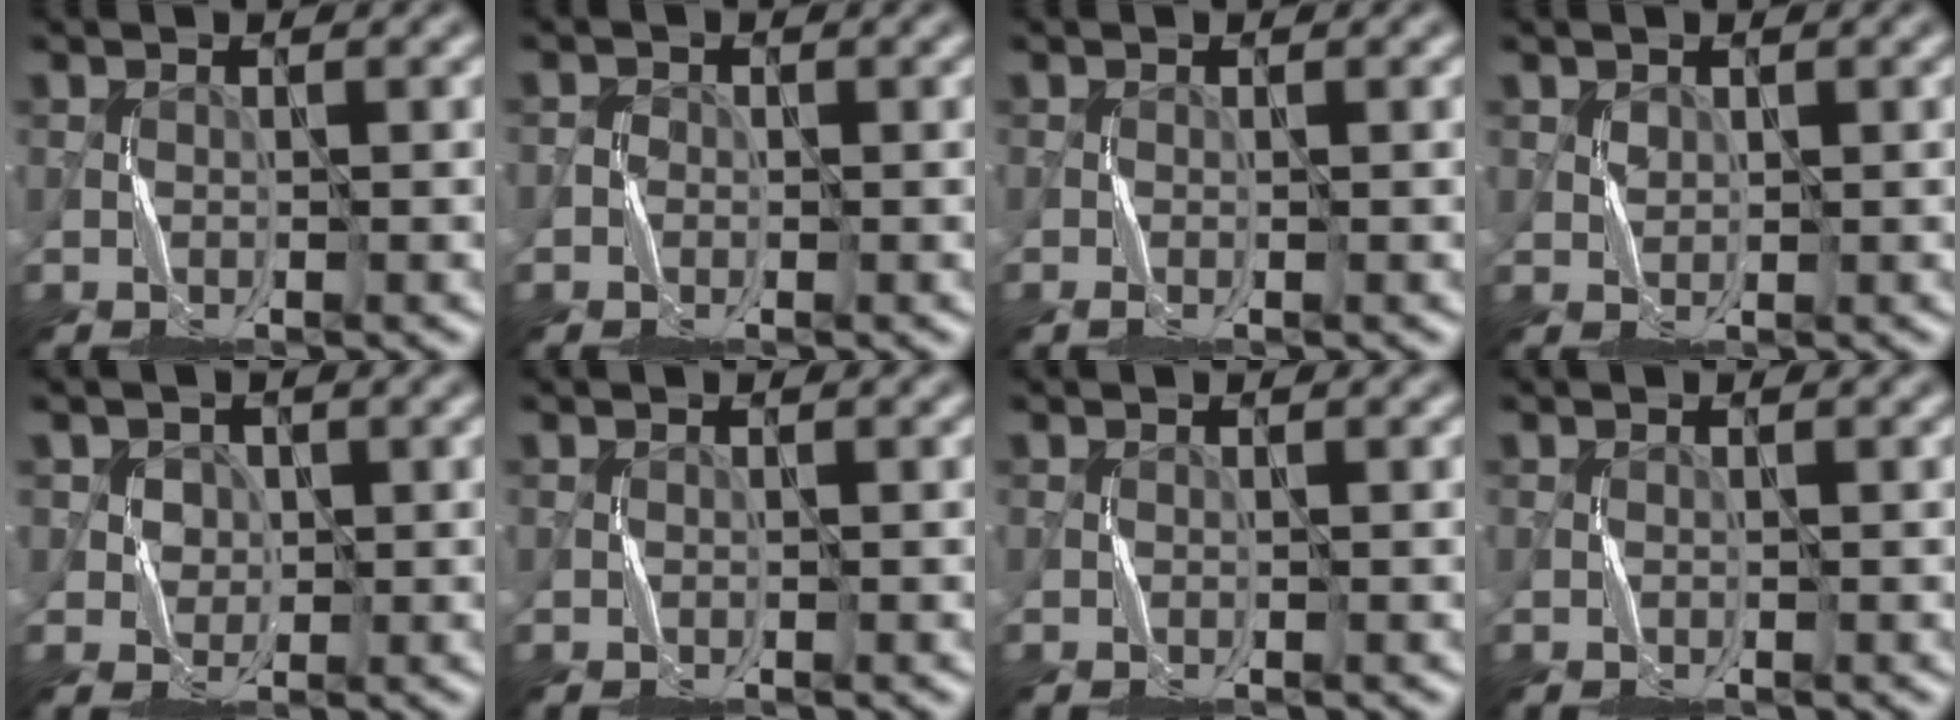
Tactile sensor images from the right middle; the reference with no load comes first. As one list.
[{"total": 1.2, "force": [-0.5, 1.0, -0.1], "torque": [0.004, 0.004, -0.012]}, {"total": 0.7, "force": [-0.4, 0.1, 0.6], "torque": [-0.017, -0.001, -0.008]}, {"total": 0.9, "force": [0.6, 0.7, -0.1], "torque": [-0.003, 0.002, 0.016]}, {"total": 3.7, "force": [1.8, 3.2, 0.7], "torque": [-0.026, 0.005, 0.030]}, {"total": 0.0}, {"total": 0.0}, {"total": 0.0}]